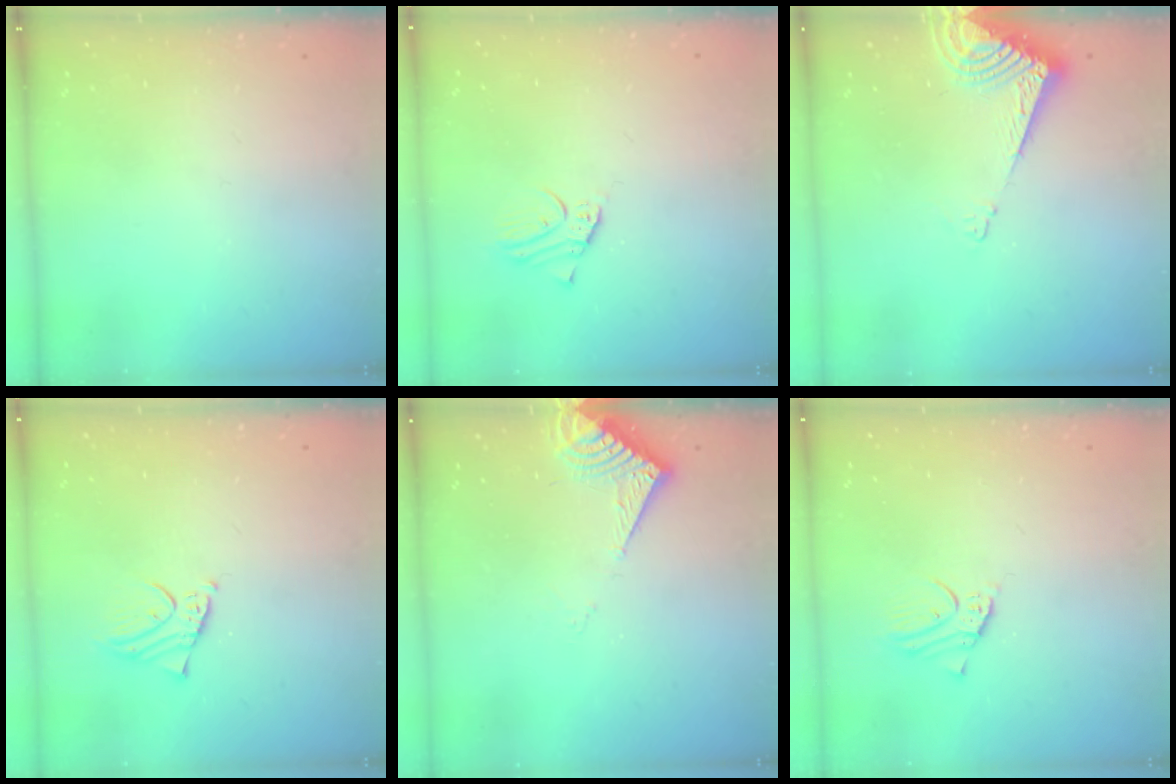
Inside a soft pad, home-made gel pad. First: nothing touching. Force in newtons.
{"total": 2.5, "press": 2.5, "slide": 0.2}
{"total": 9.0, "press": 8.9, "slide": 1.0}
{"total": 2.9, "press": 2.9, "slide": 0.2}
{"total": 7.2, "press": 7.1, "slide": 0.9}
{"total": 2.7, "press": 2.7, "slide": 0.2}